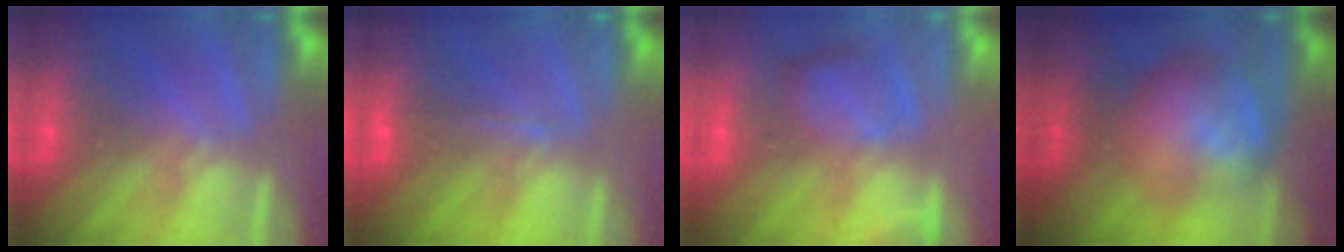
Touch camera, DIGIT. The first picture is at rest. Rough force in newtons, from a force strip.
{"total": 1.8}
{"total": 2.5}
{"total": 7.6}